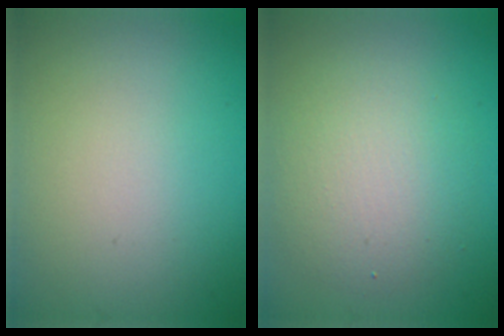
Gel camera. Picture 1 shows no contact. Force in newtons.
{"total": 4.4, "press": 4.4, "slide": 0.3}